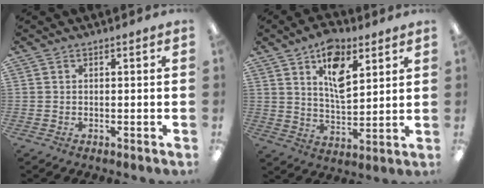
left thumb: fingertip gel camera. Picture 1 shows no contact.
{"total": 11.8, "force": [6.7, 5.7, 7.8], "torque": [-0.118, -0.028, 0.116]}